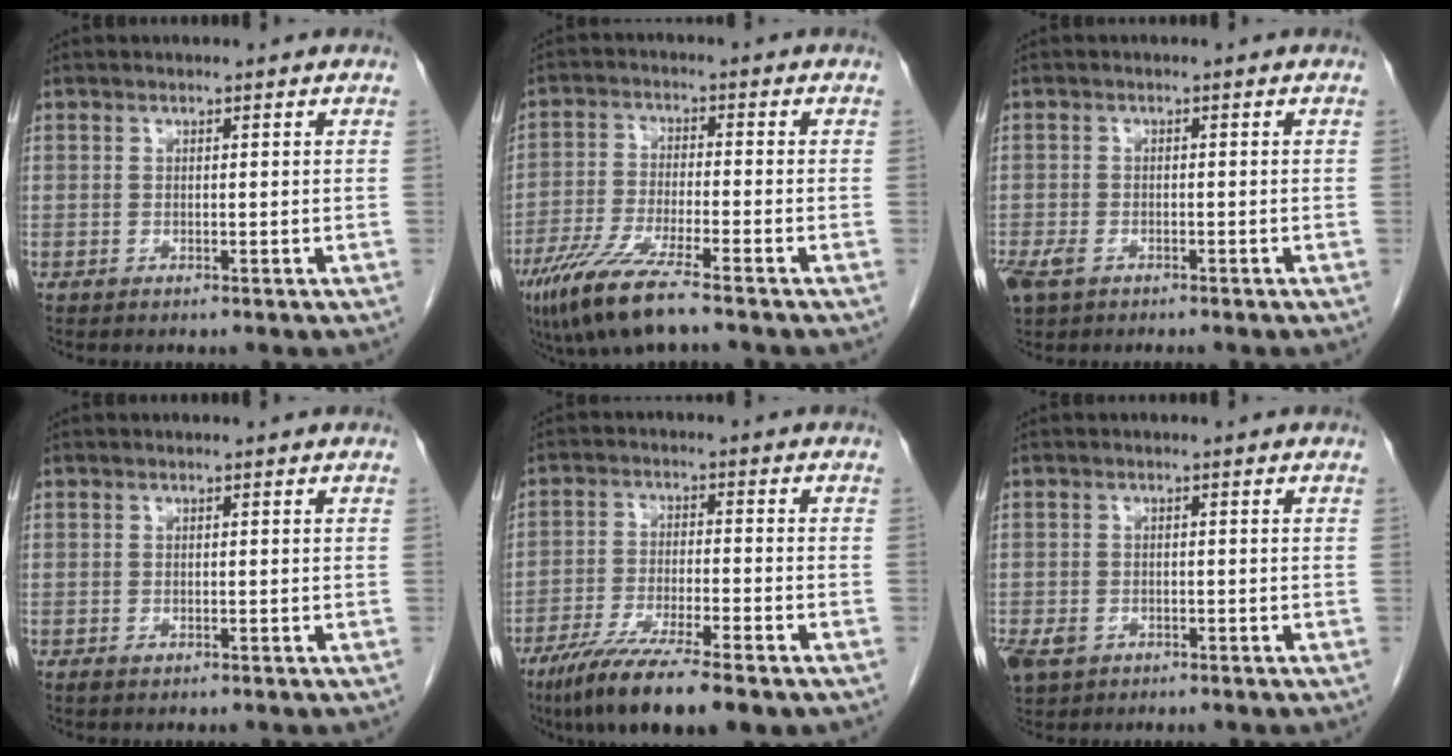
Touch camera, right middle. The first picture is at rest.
{"total": 9.5, "force": [-6.6, 0.6, 6.8], "torque": [-0.138, -0.027, -0.126]}
{"total": 4.1, "force": [-2.6, 2.3, 2.3], "torque": [-0.051, -0.006, -0.044]}
{"total": 0.5, "force": [-0.3, 0.3, 0.3], "torque": [-0.007, 0.000, -0.002]}
{"total": 12.0, "force": [-8.5, 1.4, 8.4], "torque": [-0.142, -0.030, -0.139]}
{"total": 4.7, "force": [-2.5, 3.4, 2.1], "torque": [-0.042, -0.004, -0.037]}